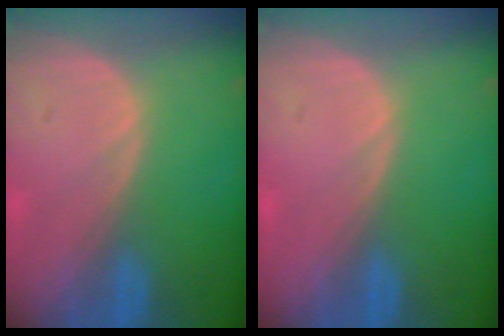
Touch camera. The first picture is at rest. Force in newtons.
{"total": 0.0}